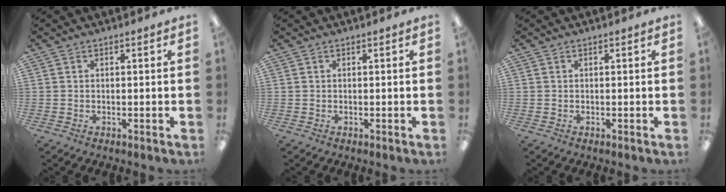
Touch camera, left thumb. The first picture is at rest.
{"total": 0.0}
{"total": 0.0}